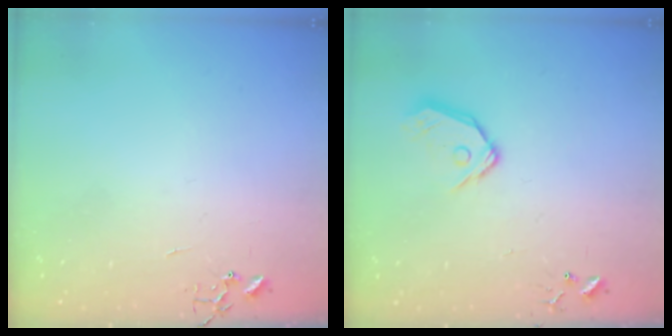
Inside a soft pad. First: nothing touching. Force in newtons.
{"total": 10.3, "press": 10.2, "slide": 1.4}